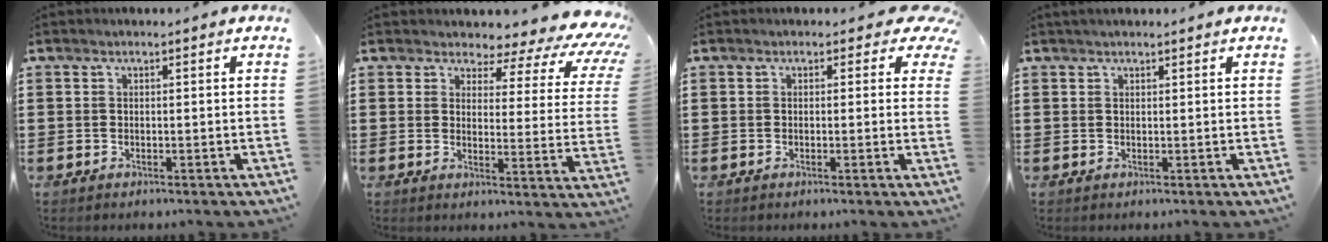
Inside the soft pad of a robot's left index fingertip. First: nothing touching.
{"total": 4.6, "force": [3.4, 2.0, 2.3], "torque": [-0.051, -0.026, 0.051]}
{"total": 1.9, "force": [0.8, 1.3, 1.2], "torque": [-0.015, 0.003, 0.008]}
{"total": 0.9, "force": [0.8, 0.2, 0.4], "torque": [-0.007, 0.002, 0.015]}